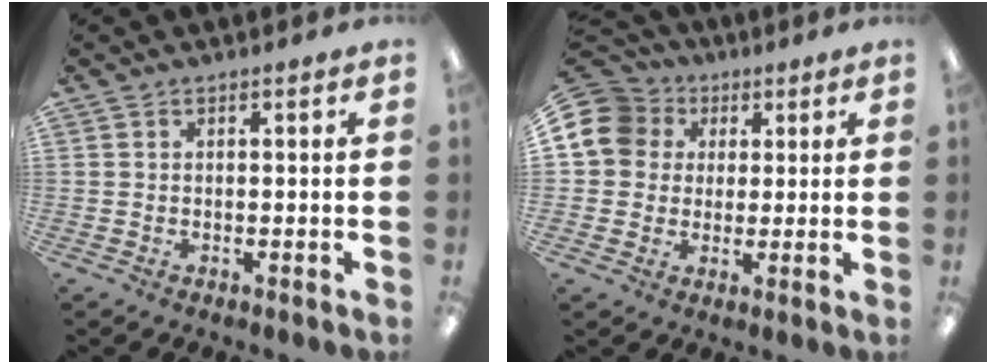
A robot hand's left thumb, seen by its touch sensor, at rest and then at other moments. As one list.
[{"total": 11.1, "force": [3.0, 10.0, 3.7], "torque": [-0.086, 0.000, 0.060]}]